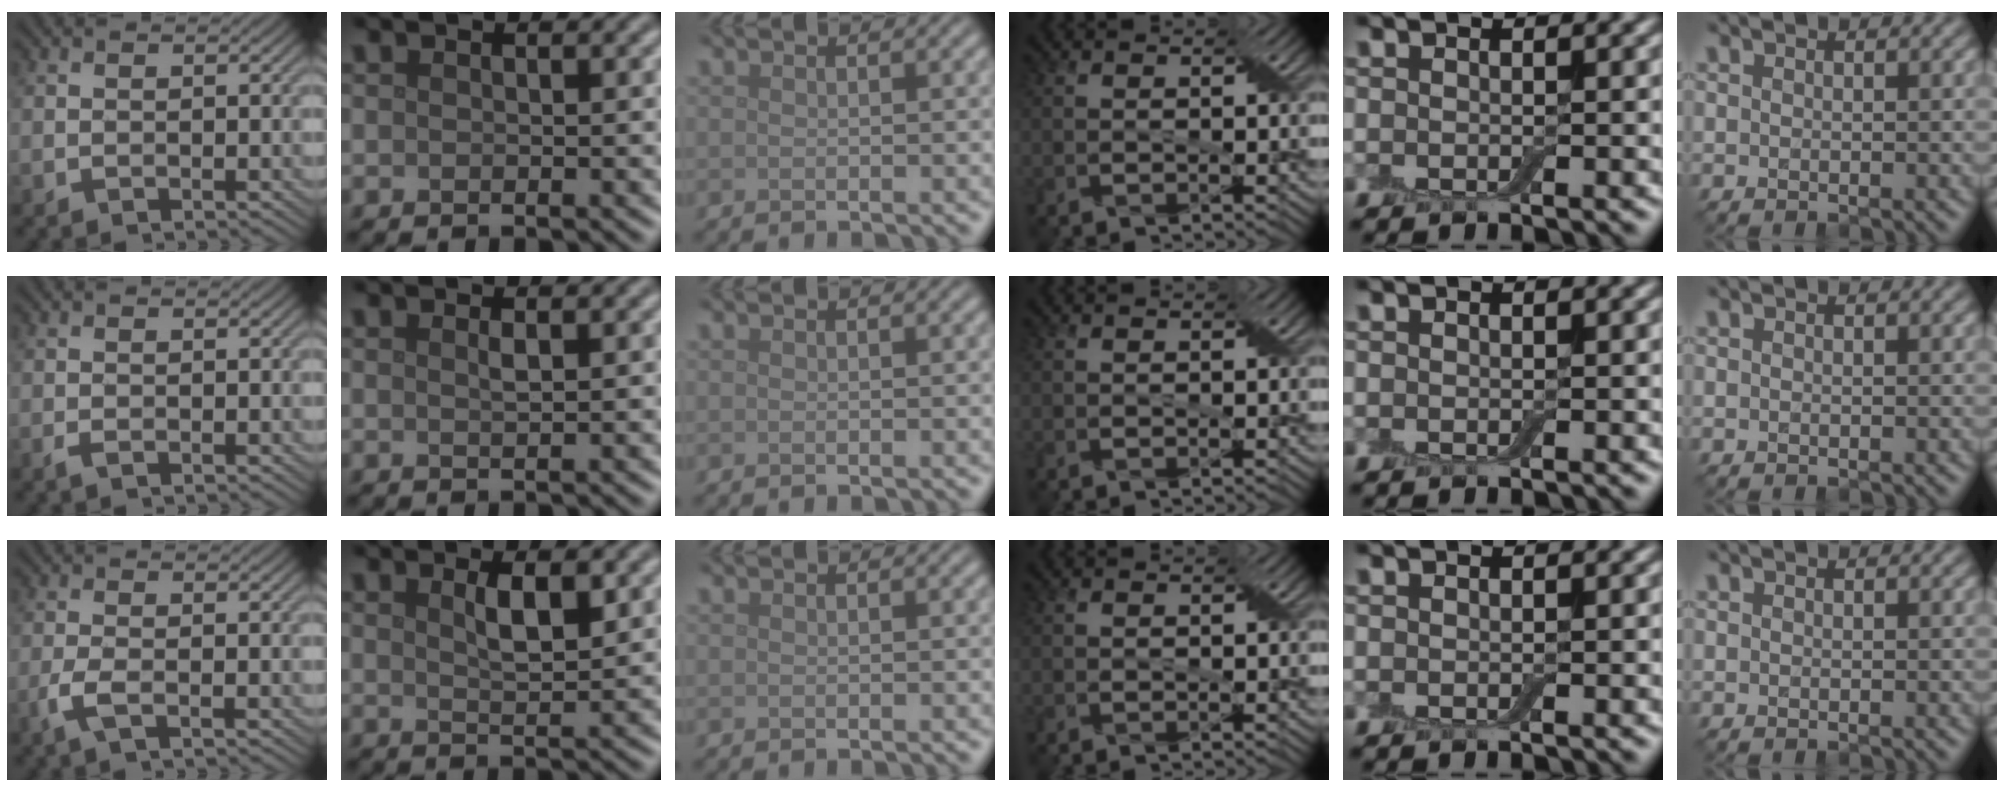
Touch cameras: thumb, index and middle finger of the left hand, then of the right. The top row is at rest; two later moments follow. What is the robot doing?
{"motion": "insert", "object": "box of matches"}